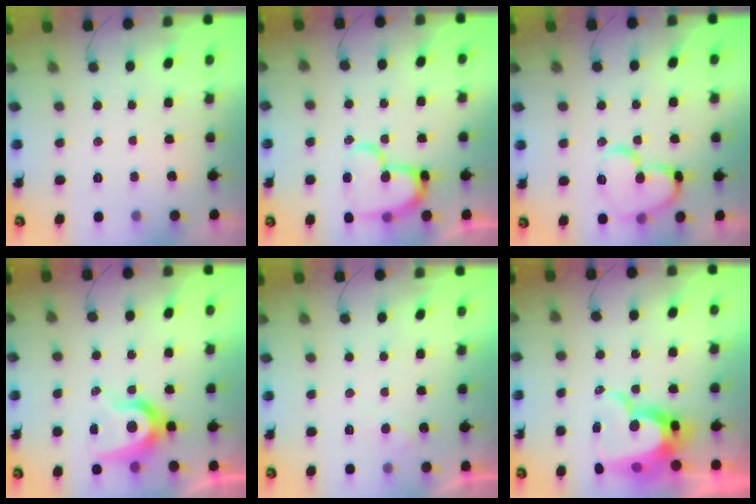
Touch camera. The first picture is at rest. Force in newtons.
{"total": 17.2, "press": 17.2, "slide": 1.5}
{"total": 14.1, "press": 13.9, "slide": 2.0}
{"total": 9.1, "press": 9.1, "slide": 0.7}
{"total": 3.4, "press": 3.4, "slide": 0.3}
{"total": 13.8, "press": 13.8, "slide": 1.0}